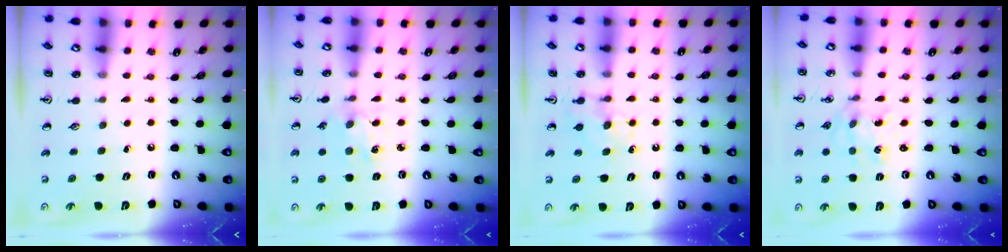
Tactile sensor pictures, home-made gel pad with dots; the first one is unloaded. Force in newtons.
{"total": 2.0, "press": 1.9, "slide": 0.4}
{"total": 4.7, "press": 4.7, "slide": 0.5}
{"total": 0.9, "press": 0.9, "slide": 0.1}